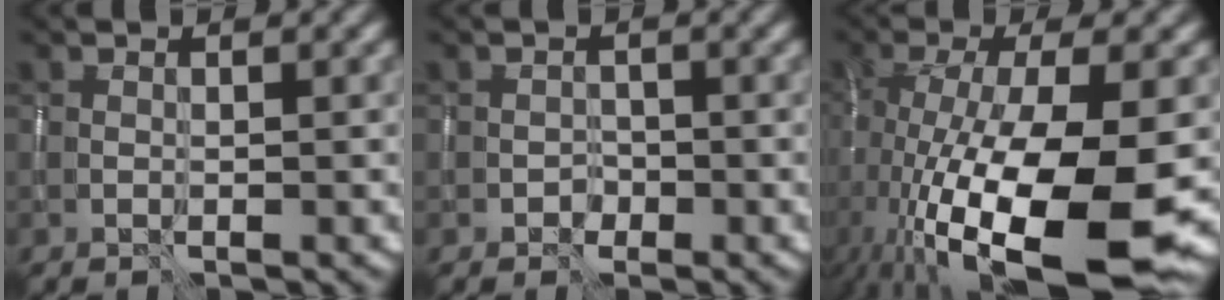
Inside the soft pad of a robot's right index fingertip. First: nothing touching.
{"total": 0.9, "force": [-0.6, 0.7, -0.2], "torque": [0.009, 0.000, -0.012]}
{"total": 15.3, "force": [-5.0, 5.2, 13.5], "torque": [-0.235, -0.034, -0.069]}